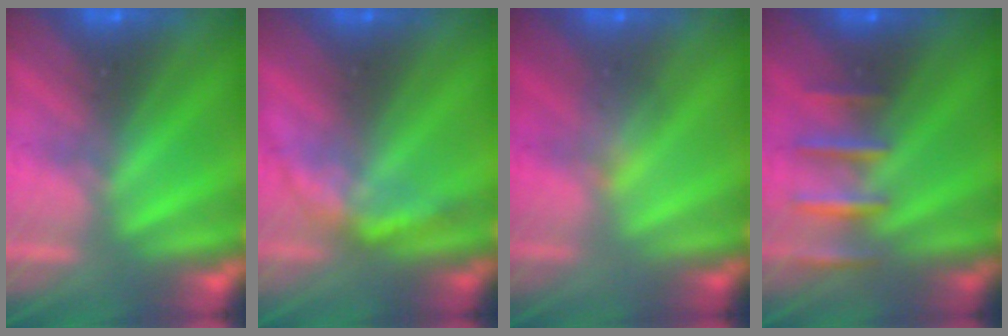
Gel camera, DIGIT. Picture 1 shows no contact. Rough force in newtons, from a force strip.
{"total": 2.2}
{"total": 2.9}
{"total": 2.5}